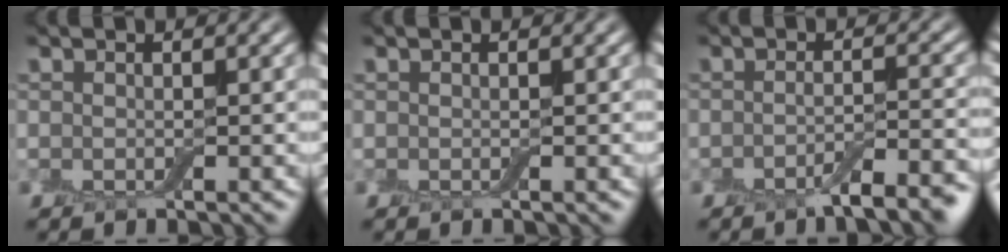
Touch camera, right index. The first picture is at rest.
{"total": 0.0}
{"total": 4.0, "force": [-2.3, 1.0, 3.1], "torque": [-0.042, 0.001, -0.042]}